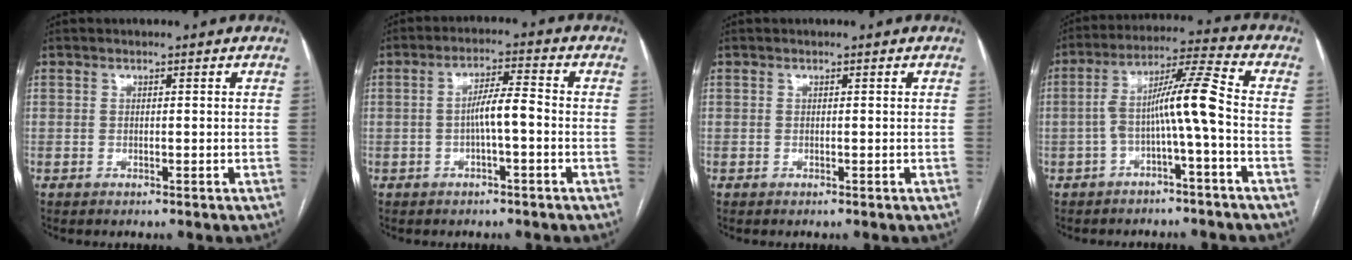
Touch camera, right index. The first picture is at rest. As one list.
[{"total": 4.8, "force": [-1.0, 0.5, 4.7], "torque": [-0.084, 0.013, -0.015]}, {"total": 0.0}, {"total": 9.0, "force": [-2.1, -0.5, 8.7], "torque": [-0.152, 0.034, -0.037]}]